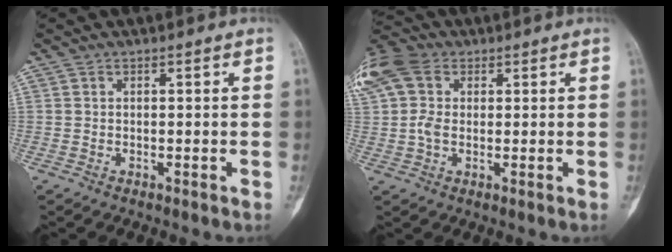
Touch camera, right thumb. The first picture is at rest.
{"total": 11.8, "force": [3.4, 8.5, 7.4], "torque": [-0.174, 0.025, 0.058]}